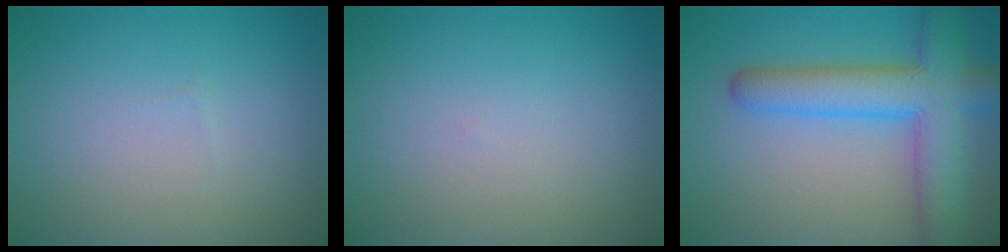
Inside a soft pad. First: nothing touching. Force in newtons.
{"total": 0.0}
{"total": 7.7, "press": 7.7, "slide": 0.5}